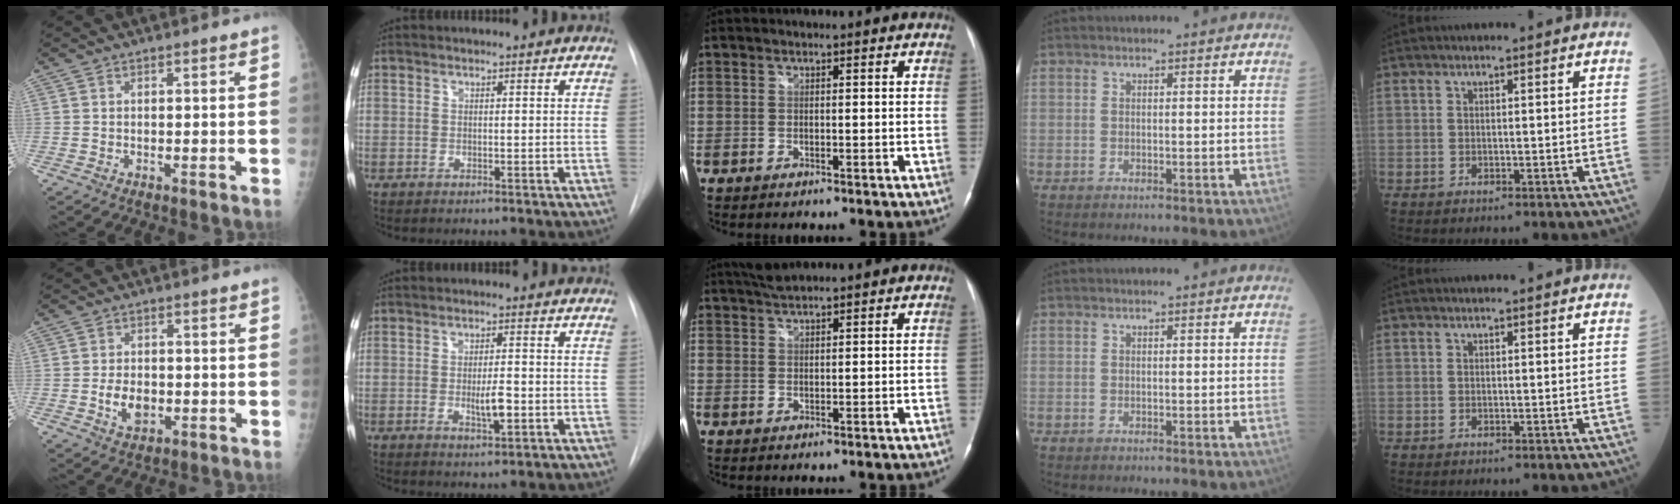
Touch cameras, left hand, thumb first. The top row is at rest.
{"thumb": {"total": 5.1, "force": [-1.1, 3.4, 3.6], "torque": [-0.055, 0.000, -0.015]}, "index": {"total": 4.0, "force": [-1.8, 0.8, 3.5], "torque": [-0.061, -0.008, -0.021]}, "middle": {"total": 2.8, "force": [2.6, 0.0, 1.0], "torque": [-0.025, 0.010, 0.051]}}